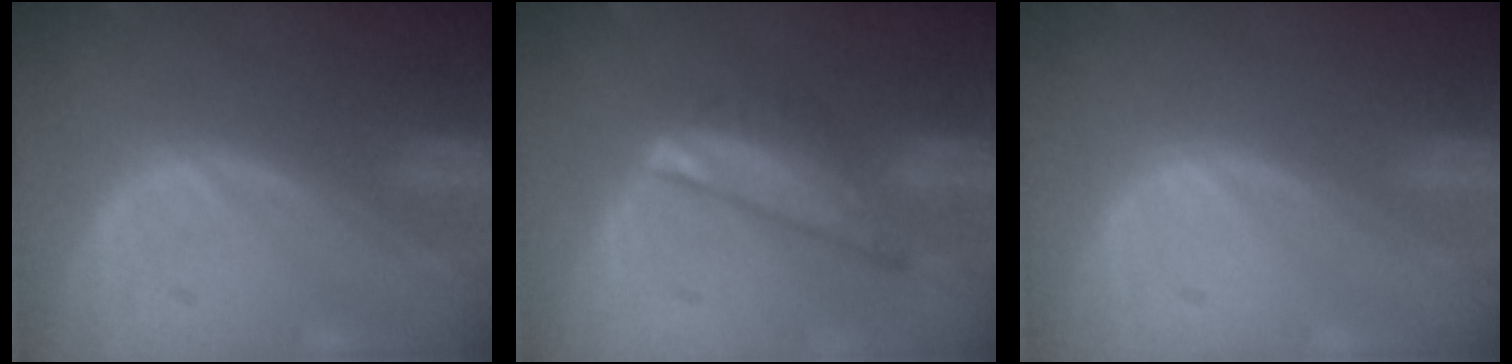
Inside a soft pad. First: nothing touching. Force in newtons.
{"total": 7.6, "press": 6.5, "slide": 4.0}
{"total": 0.0}